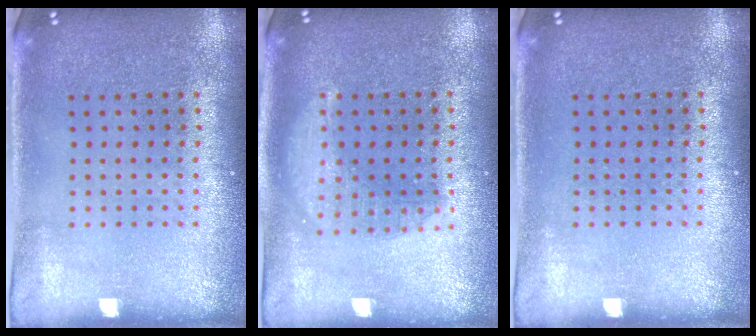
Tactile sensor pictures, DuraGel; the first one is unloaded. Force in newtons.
{"total": 1.4, "press": 1.4, "slide": 0.2}
{"total": 0.0}